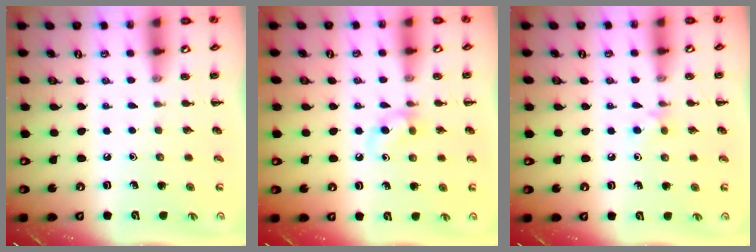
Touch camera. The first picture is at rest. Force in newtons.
{"total": 5.3, "press": 5.0, "slide": 1.8}
{"total": 3.9, "press": 3.6, "slide": 1.5}